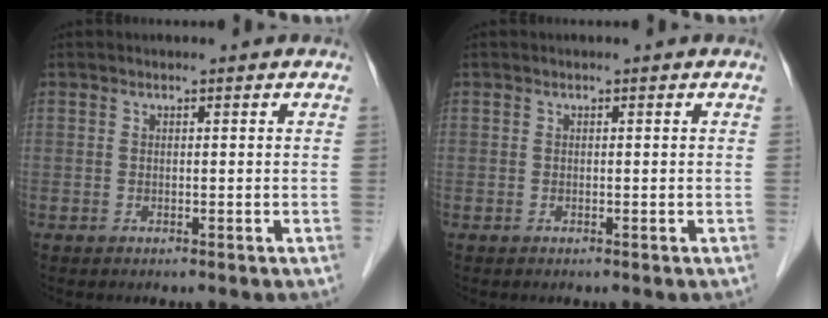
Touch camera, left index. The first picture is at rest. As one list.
[{"total": 0.0}]